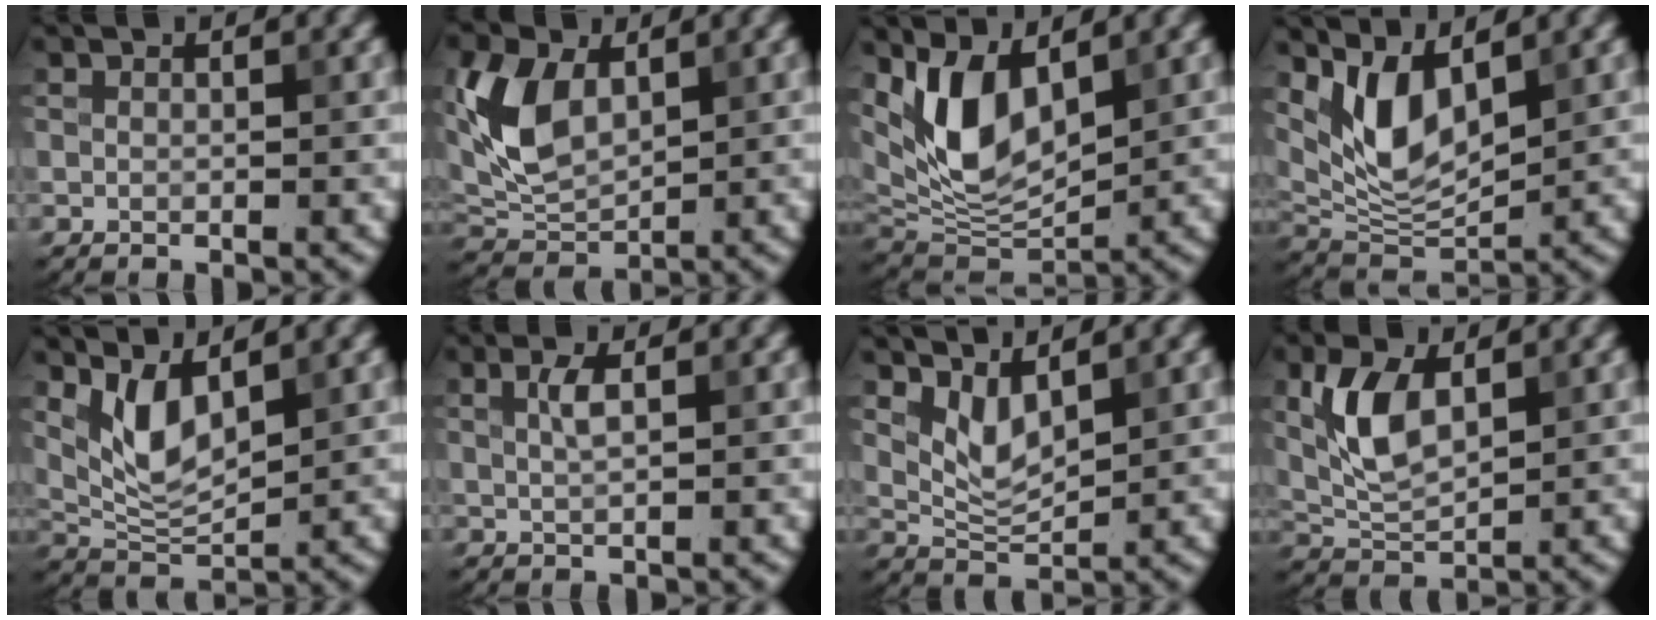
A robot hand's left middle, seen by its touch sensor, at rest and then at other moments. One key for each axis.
{"total": 6.7, "fx": 1.7, "fy": 4.3, "fz": 4.9, "tx": -0.111, "ty": 0.005, "tz": 0.034}
{"total": 7.6, "fx": 3.1, "fy": 3.8, "fz": 5.7, "tx": -0.121, "ty": -0.014, "tz": 0.057}
{"total": 5.8, "fx": 2.7, "fy": 2.6, "fz": 4.4, "tx": -0.095, "ty": -0.015, "tz": 0.058}
{"total": 4.4, "fx": 2.1, "fy": 1.8, "fz": 3.4, "tx": -0.077, "ty": -0.010, "tz": 0.046}
{"total": 1.7, "fx": 0.6, "fy": 0.5, "fz": 1.5, "tx": -0.031, "ty": 0.003, "tz": 0.012}
{"total": 3.0, "fx": 1.7, "fy": 1.2, "fz": 2.1, "tx": -0.047, "ty": -0.009, "tz": 0.039}
{"total": 5.3, "fx": 1.6, "fy": 2.9, "fz": 4.2, "tx": -0.096, "ty": 0.004, "tz": 0.034}